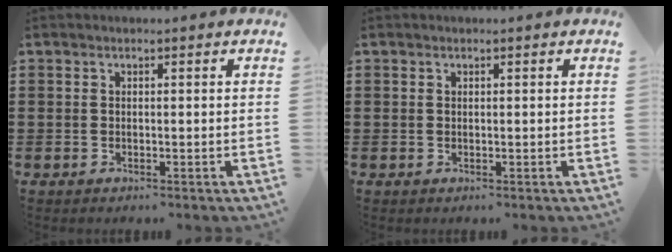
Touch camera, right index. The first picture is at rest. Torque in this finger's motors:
{"motor_torque": [1.95, 0.19, 0.07, 0.02]}